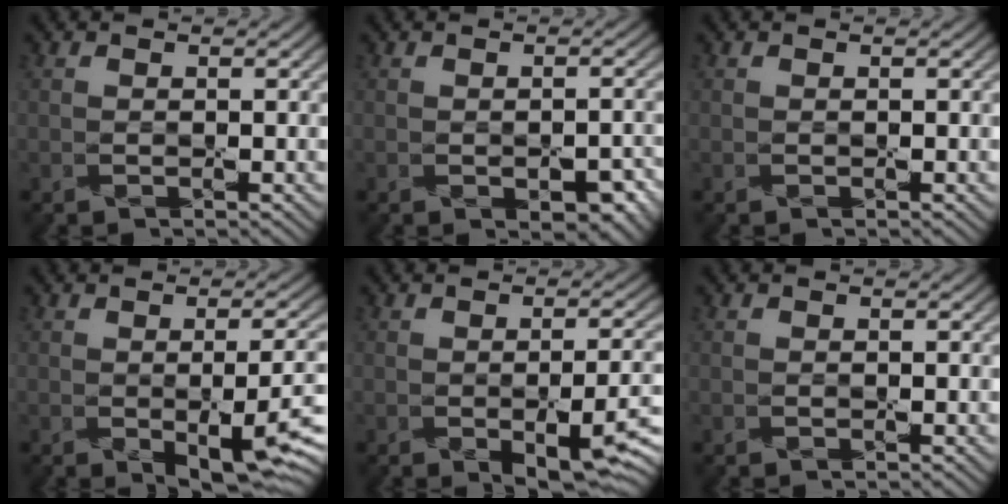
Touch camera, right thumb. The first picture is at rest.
{"total": 3.2, "force": [-1.2, 1.7, 2.5], "torque": [-0.040, -0.013, -0.007]}
{"total": 0.0}
{"total": 8.9, "force": [-1.4, 3.5, 8.0], "torque": [-0.102, -0.015, 0.003]}
{"total": 7.4, "force": [-2.2, 3.0, 6.4], "torque": [-0.096, -0.027, -0.009]}
{"total": 0.0}